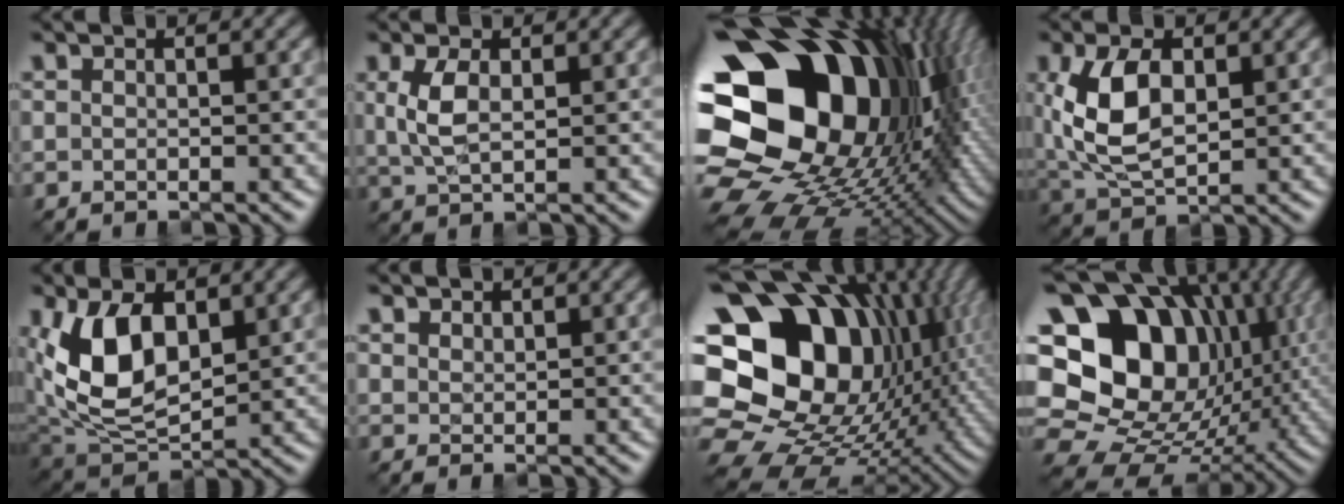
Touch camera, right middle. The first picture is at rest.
{"total": 2.9, "force": [0.5, 1.4, 2.5], "torque": [-0.061, -0.002, 0.012]}
{"total": 22.9, "force": [1.1, 17.4, 14.8], "torque": [-0.277, -0.027, -0.013]}
{"total": 7.3, "force": [1.0, 4.2, 5.8], "torque": [-0.134, 0.002, 0.018]}
{"total": 7.9, "force": [1.6, 4.7, 6.1], "torque": [-0.128, -0.011, 0.027]}
{"total": 1.5, "force": [1.3, 0.7, 0.3], "torque": [-0.011, -0.007, 0.030]}
{"total": 21.6, "force": [2.7, 17.0, 13.1], "torque": [-0.258, 0.008, 0.052]}
{"total": 20.2, "force": [4.2, 15.7, 12.0], "torque": [-0.230, 0.039, 0.077]}